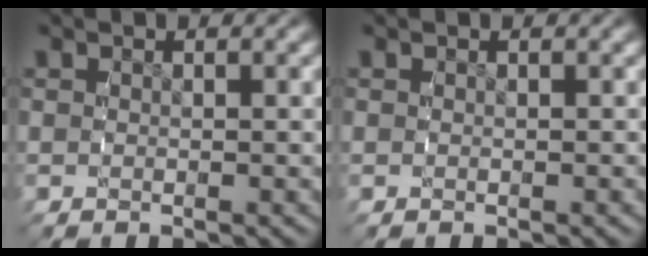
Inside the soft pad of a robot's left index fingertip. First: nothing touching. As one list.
[{"total": 0.0}]